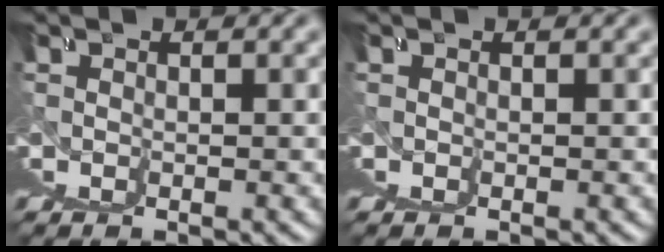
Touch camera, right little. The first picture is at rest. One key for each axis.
{"total": 0.0}